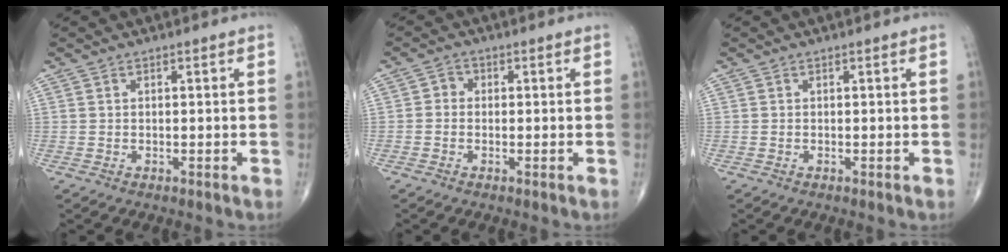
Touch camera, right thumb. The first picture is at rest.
{"total": 1.9, "force": [-0.2, 1.6, 0.8], "torque": [-0.002, 0.006, -0.013]}
{"total": 0.0}